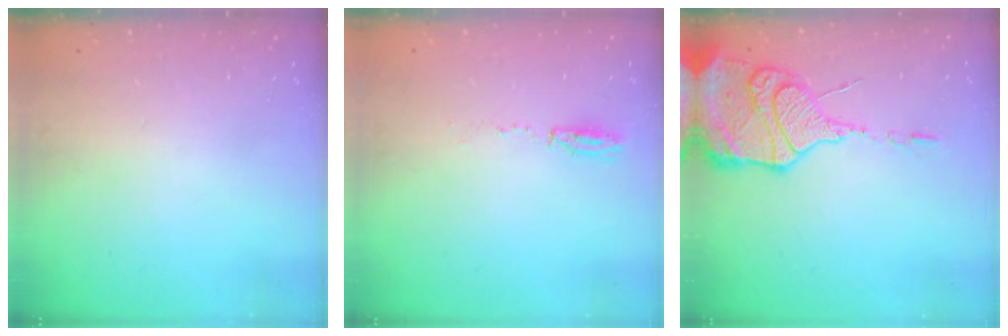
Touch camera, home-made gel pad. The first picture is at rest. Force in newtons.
{"total": 3.8, "press": 3.7, "slide": 0.9}
{"total": 19.7, "press": 18.9, "slide": 5.7}